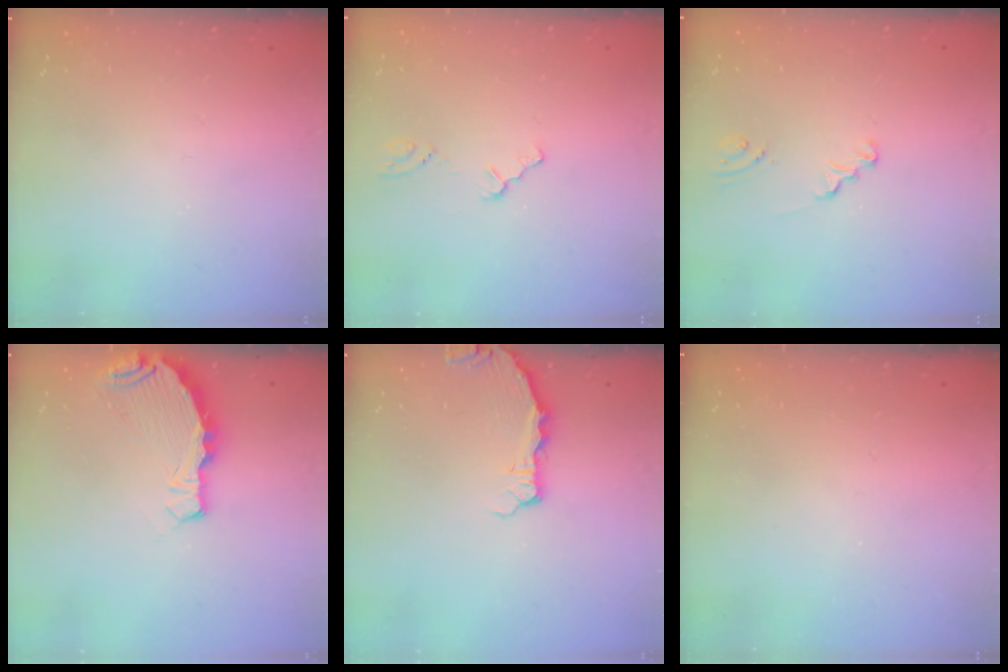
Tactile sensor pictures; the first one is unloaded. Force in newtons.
{"total": 0.0}
{"total": 1.4, "press": 1.4, "slide": 0.1}
{"total": 5.7, "press": 5.7, "slide": 0.4}
{"total": 3.3, "press": 3.2, "slide": 0.4}
{"total": 0.0}